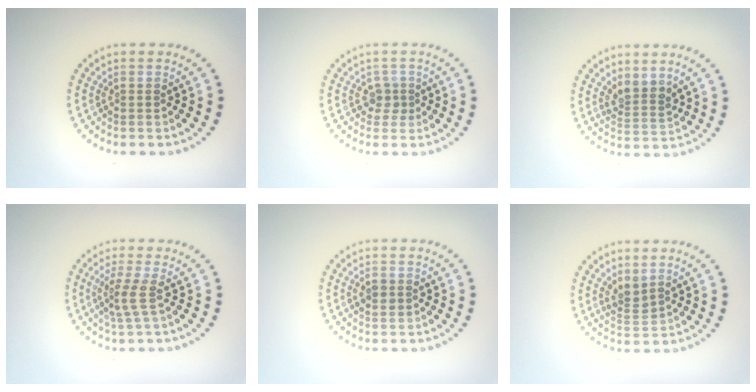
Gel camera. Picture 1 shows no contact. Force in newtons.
{"total": 1.6, "press": 1.2, "slide": 1.0}
{"total": 2.4, "press": 1.9, "slide": 1.5}
{"total": 2.2, "press": 1.6, "slide": 1.5}
{"total": 1.0, "press": 1.0, "slide": 0.1}
{"total": 1.8, "press": 1.4, "slide": 1.0}